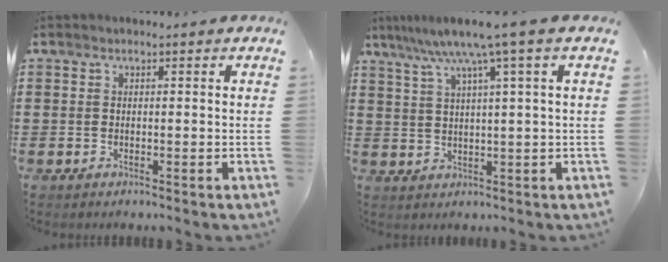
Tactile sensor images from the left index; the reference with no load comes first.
{"total": 7.1, "force": [3.9, -0.6, 6.0], "torque": [-0.127, -0.011, 0.061]}